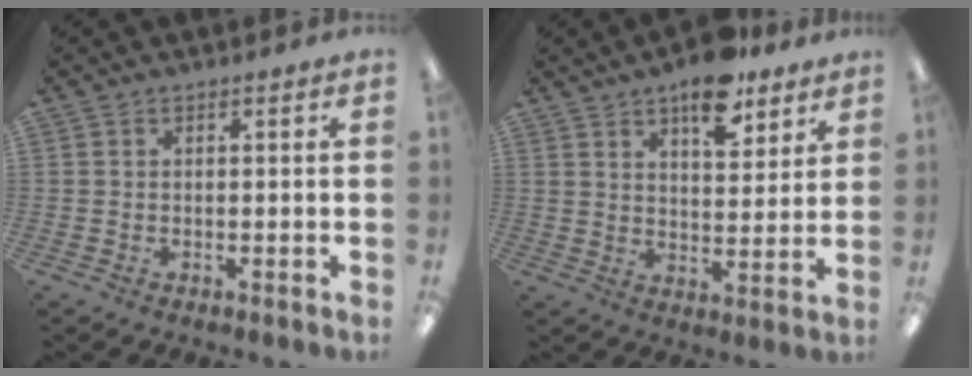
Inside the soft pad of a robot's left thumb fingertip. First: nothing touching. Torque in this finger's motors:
{"motor_torque": [0.49, 0.16, 0.94, -0.99, 0.13]}